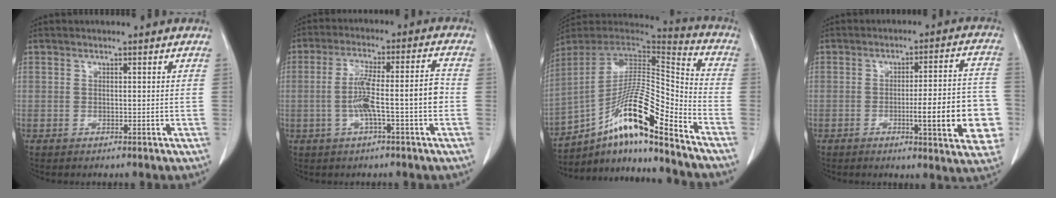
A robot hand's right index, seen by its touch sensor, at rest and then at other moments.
{"total": 9.3, "force": [-1.9, 0.3, 9.1], "torque": [-0.162, 0.023, -0.033]}
{"total": 18.4, "force": [-11.8, 1.5, 14.1], "torque": [-0.252, 0.008, -0.209]}
{"total": 13.9, "force": [-3.5, 2.0, 13.3], "torque": [-0.139, 0.016, -0.039]}